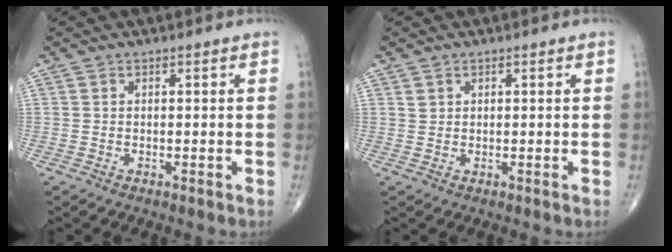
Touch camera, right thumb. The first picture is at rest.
{"total": 1.0, "force": [0.6, 0.8, 0.3], "torque": [0.003, -0.002, 0.010]}